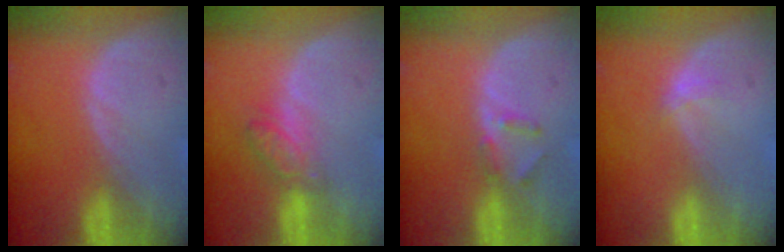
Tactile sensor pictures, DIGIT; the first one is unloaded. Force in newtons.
{"total": 4.5, "press": 4.1, "slide": 1.9}
{"total": 2.3, "press": 2.1, "slide": 0.9}
{"total": 1.3, "press": 0.9, "slide": 0.9}